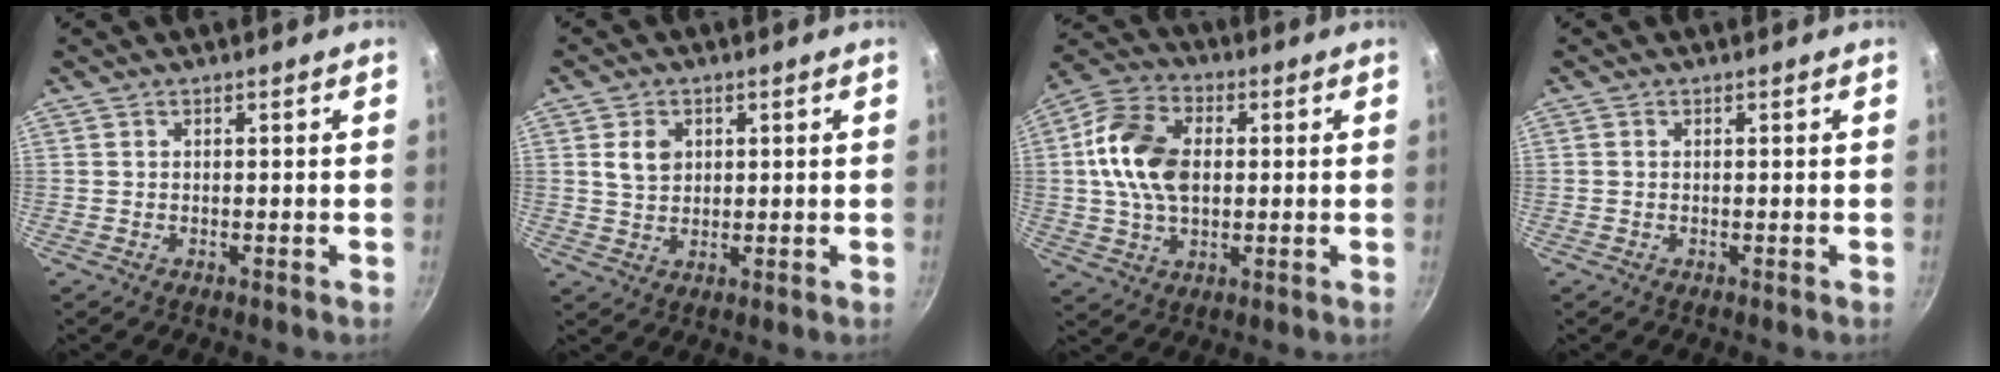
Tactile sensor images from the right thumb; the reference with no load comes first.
{"total": 4.7, "force": [1.3, 3.7, 2.7], "torque": [-0.034, -0.003, 0.025]}
{"total": 14.4, "force": [1.4, 9.7, 10.6], "torque": [-0.178, 0.014, 0.012]}
{"total": 0.0}